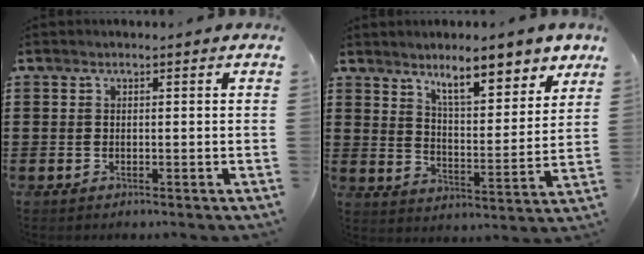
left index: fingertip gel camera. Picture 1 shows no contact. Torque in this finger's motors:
{"motor_torque": [1.08, -1.06, 0.51, 0.12]}